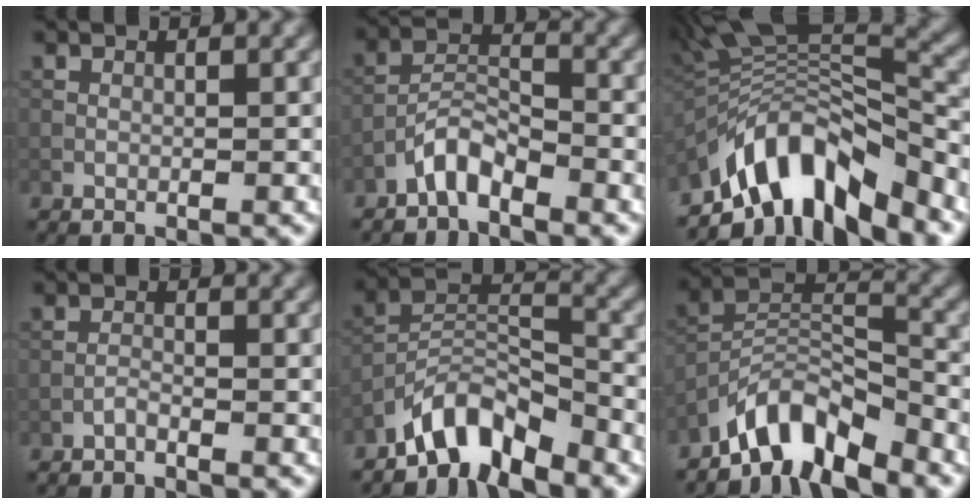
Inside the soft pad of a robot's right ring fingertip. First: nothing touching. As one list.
[{"total": 3.2, "force": [-2.6, 1.0, 1.6], "torque": [-0.029, 0.015, -0.056]}, {"total": 10.4, "force": [-6.4, 3.9, 7.2], "torque": [-0.114, 0.008, -0.120]}, {"total": 0.7, "force": [-0.7, 0.0, 0.2], "torque": [-0.003, 0.003, -0.016]}, {"total": 6.2, "force": [-5.0, 2.1, 2.9], "torque": [-0.042, 0.008, -0.103]}, {"total": 6.8, "force": [-5.6, 2.2, 3.1], "torque": [-0.046, 0.004, -0.114]}]